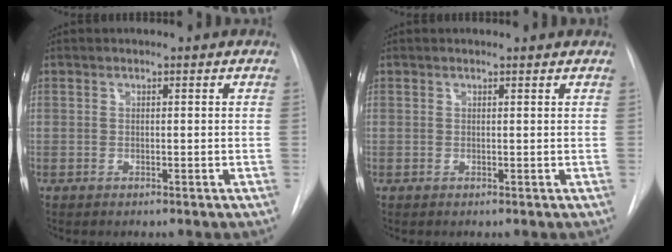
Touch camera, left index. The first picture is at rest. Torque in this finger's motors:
{"motor_torque": [0.24, -0.08, -0.09, -0.01]}